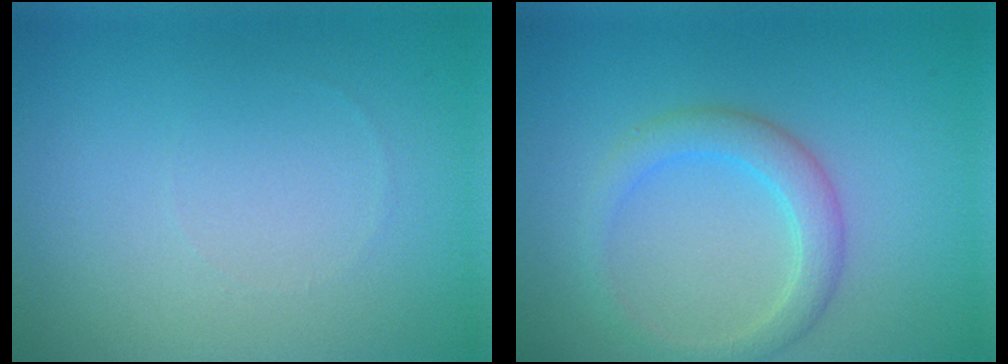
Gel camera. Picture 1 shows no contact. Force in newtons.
{"total": 2.8, "press": 2.8, "slide": 0.1}